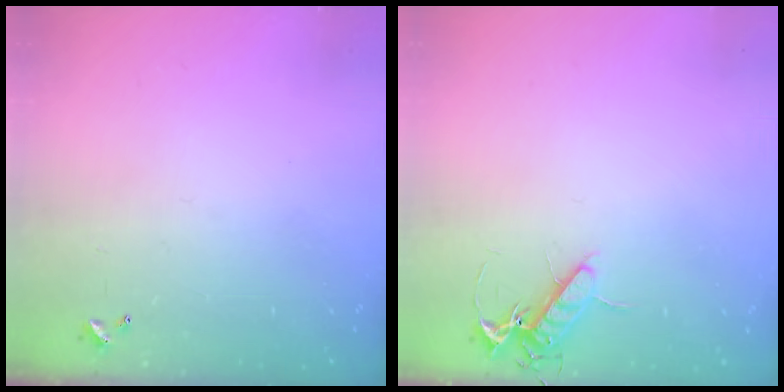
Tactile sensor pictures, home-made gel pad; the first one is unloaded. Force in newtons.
{"total": 9.3, "press": 9.2, "slide": 1.3}